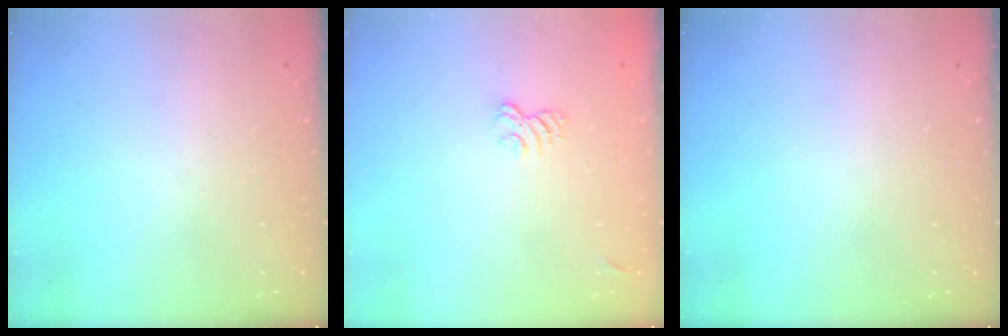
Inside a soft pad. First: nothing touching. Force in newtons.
{"total": 3.2, "press": 3.0, "slide": 1.2}
{"total": 0.0}